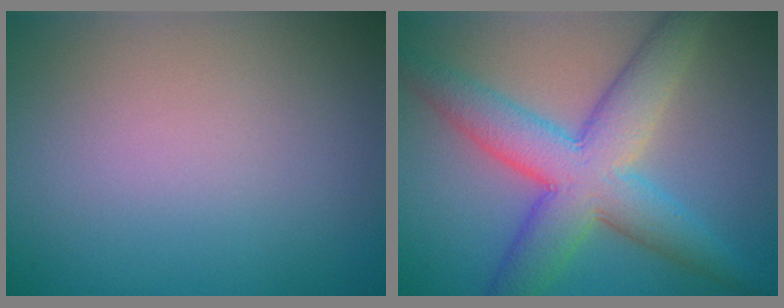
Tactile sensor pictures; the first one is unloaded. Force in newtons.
{"total": 8.3, "press": 8.3, "slide": 0.1}